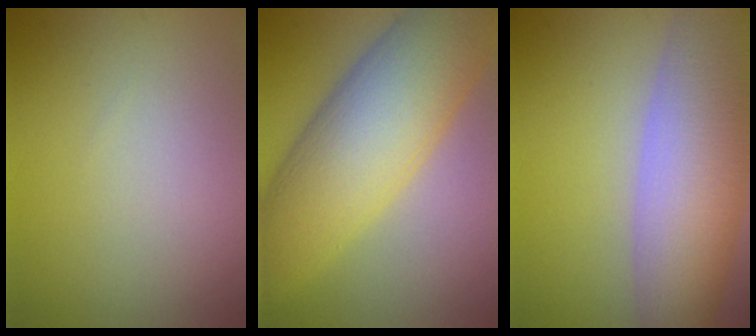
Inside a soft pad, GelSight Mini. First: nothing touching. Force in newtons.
{"total": 11.2, "press": 11.2, "slide": 0.2}
{"total": 9.4, "press": 9.4, "slide": 0.4}